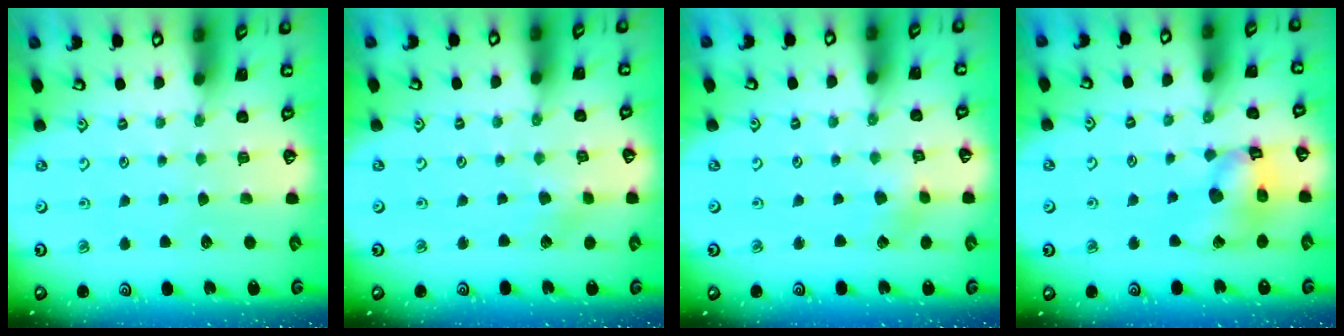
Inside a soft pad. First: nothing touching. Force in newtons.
{"total": 1.8, "press": 1.8, "slide": 0.2}
{"total": 2.8, "press": 2.8, "slide": 0.1}
{"total": 14.1, "press": 14.0, "slide": 1.7}